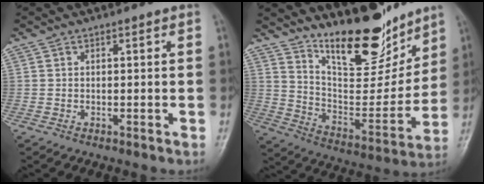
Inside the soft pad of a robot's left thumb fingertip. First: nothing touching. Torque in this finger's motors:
{"motor_torque": [1.20, 0.57, 1.42, -1.35, 0.21]}